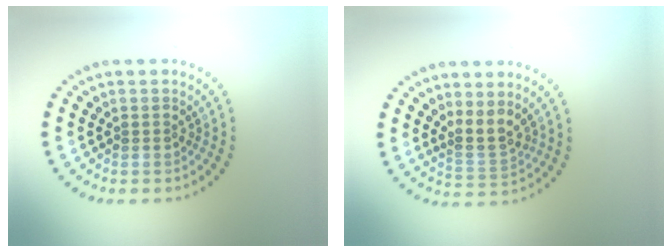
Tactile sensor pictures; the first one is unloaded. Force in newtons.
{"total": 2.3, "press": 1.8, "slide": 1.4}